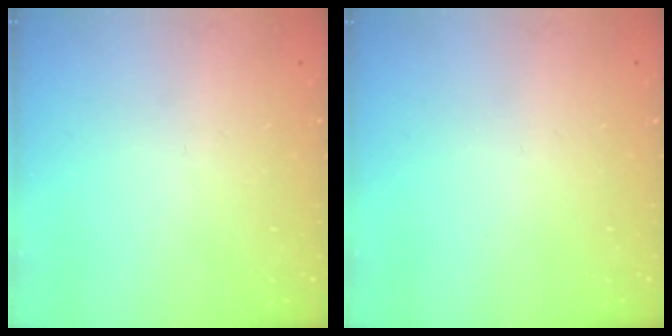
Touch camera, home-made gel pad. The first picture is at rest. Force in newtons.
{"total": 0.0}